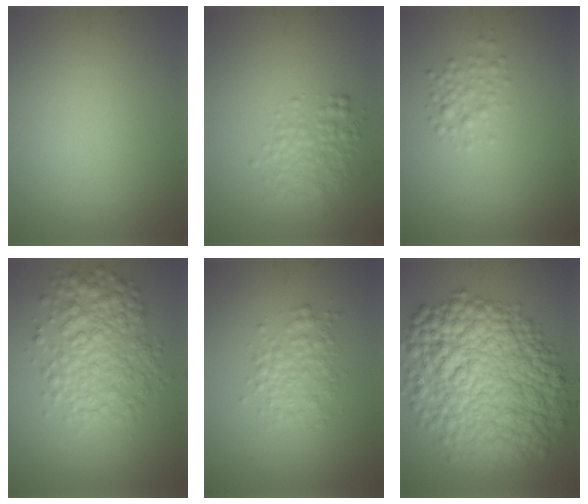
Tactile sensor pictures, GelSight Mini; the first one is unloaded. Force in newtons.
{"total": 3.0, "press": 3.0, "slide": 0.1}
{"total": 1.8, "press": 1.8, "slide": 0.1}
{"total": 5.9, "press": 5.9, "slide": 0.0}
{"total": 2.7, "press": 2.7, "slide": 0.0}
{"total": 13.5, "press": 13.5, "slide": 0.1}